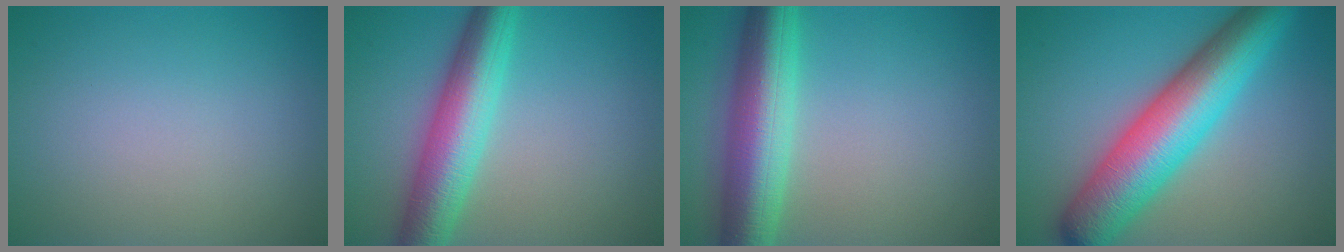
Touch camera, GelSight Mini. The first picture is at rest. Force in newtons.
{"total": 7.3, "press": 7.3, "slide": 0.0}
{"total": 8.4, "press": 8.4, "slide": 0.2}
{"total": 10.5, "press": 10.5, "slide": 0.3}